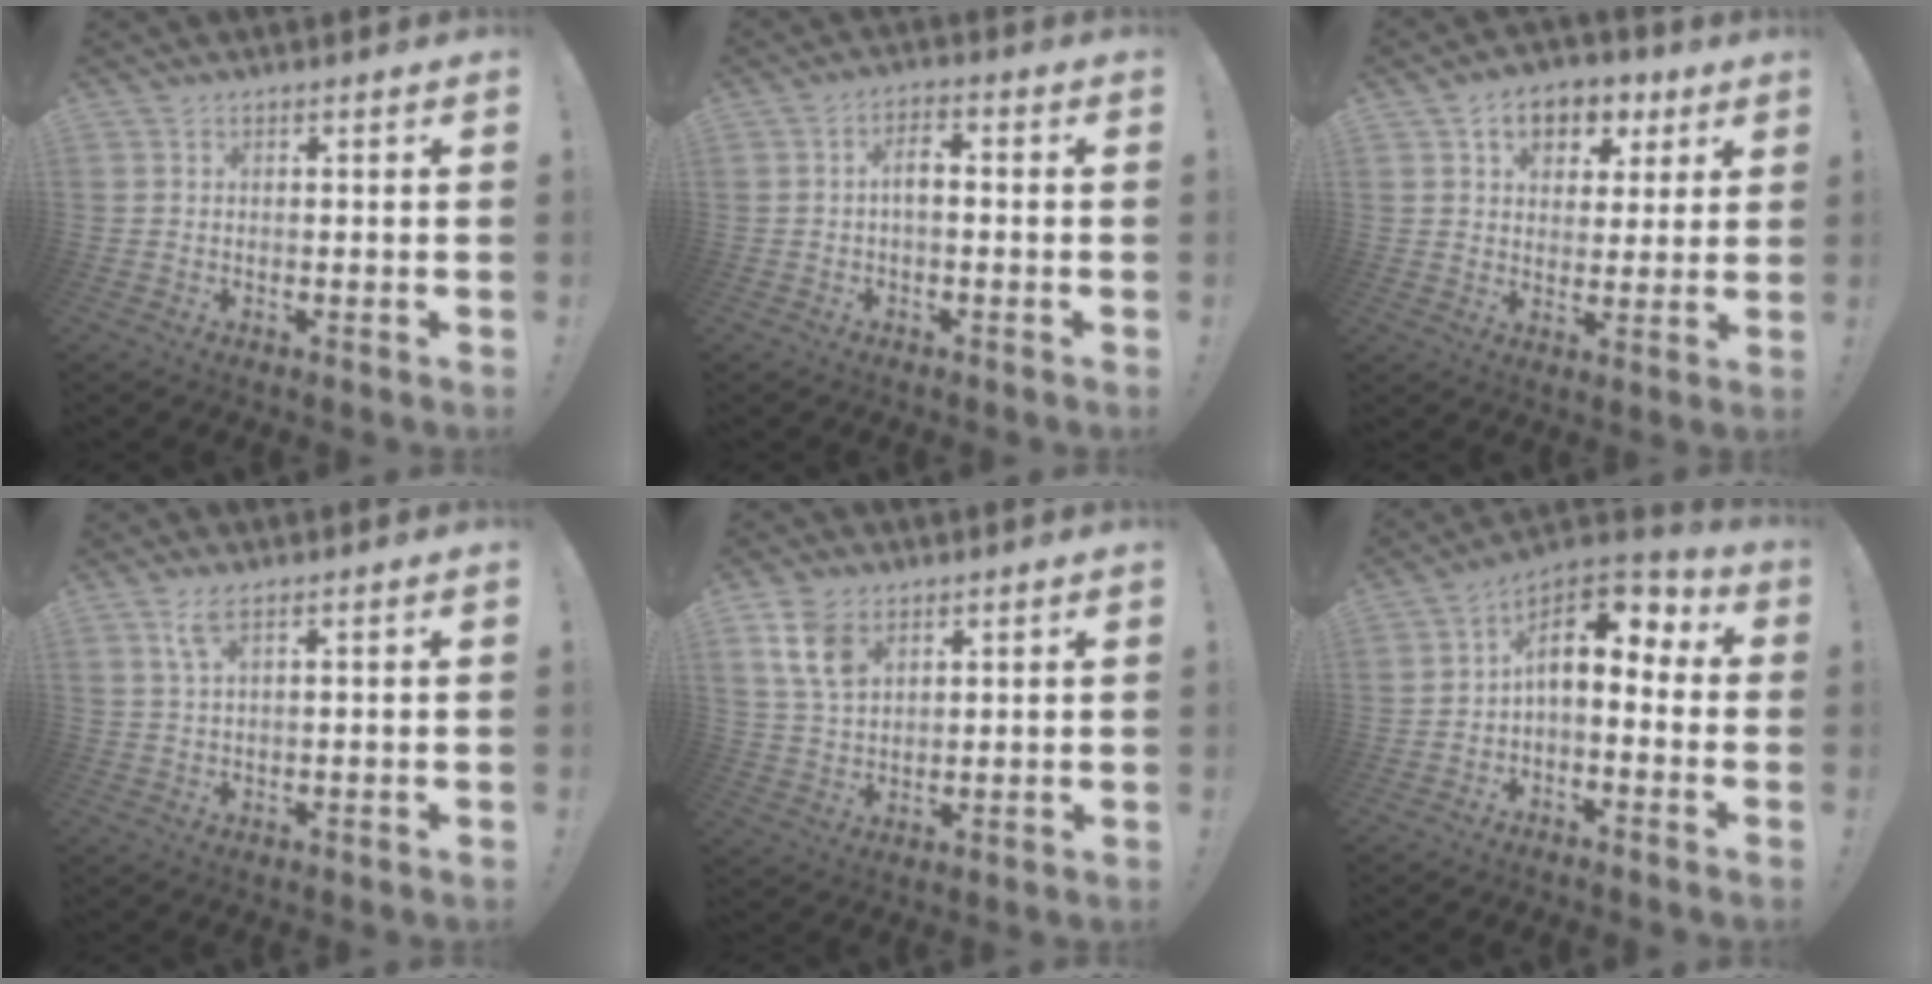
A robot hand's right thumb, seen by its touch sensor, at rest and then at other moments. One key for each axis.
{"total": 4.3, "fx": -0.4, "fy": 1.7, "fz": 3.9, "tx": -0.075, "ty": 0.007, "tz": -0.008}
{"total": 9.6, "fx": 4.7, "fy": 7.0, "fz": 4.7, "tx": -0.063, "ty": -0.022, "tz": 0.089}
{"total": 4.1, "fx": 2.2, "fy": 1.0, "fz": 3.3, "tx": -0.064, "ty": -0.001, "tz": 0.038}
{"total": 8.7, "fx": 4.7, "fy": 5.2, "fz": 5.2, "tx": -0.094, "ty": -0.016, "tz": 0.089}
{"total": 10.1, "fx": 2.7, "fy": 5.4, "fz": 8.0, "tx": -0.120, "ty": -0.015, "tz": 0.047}